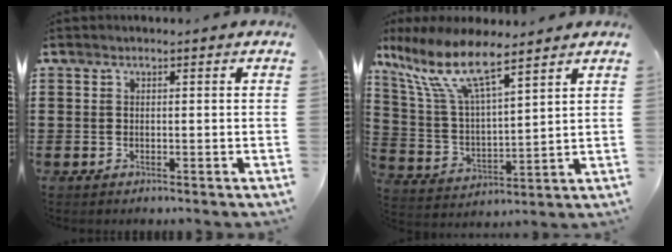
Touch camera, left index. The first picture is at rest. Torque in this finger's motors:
{"motor_torque": [2.14, 0.00, 0.45, 0.21]}